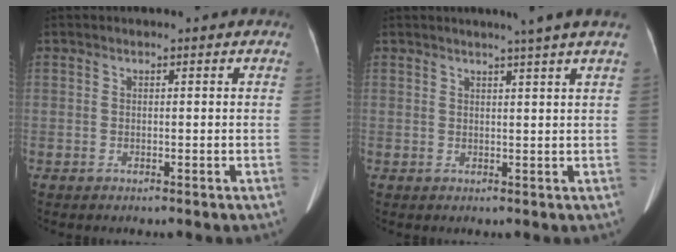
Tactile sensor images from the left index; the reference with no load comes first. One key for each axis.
{"total": 4.0, "fx": 3.2, "fy": -1.3, "fz": 2.1, "tx": -0.027, "ty": -0.003, "tz": 0.038}